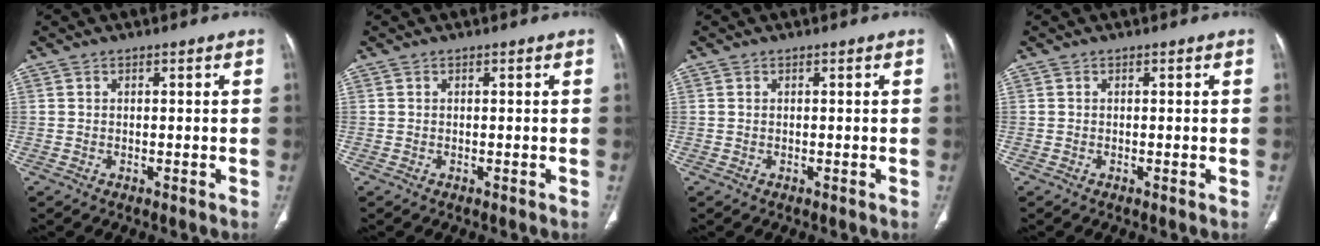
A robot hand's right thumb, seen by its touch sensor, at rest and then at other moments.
{"total": 0.0}
{"total": 0.0}
{"total": 0.0}